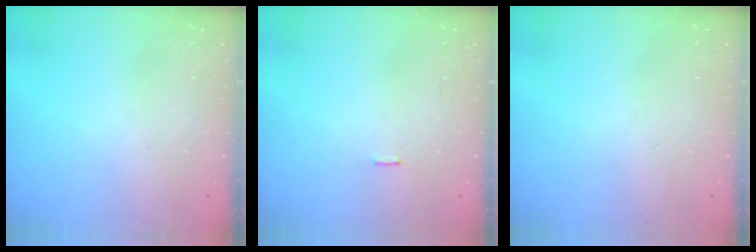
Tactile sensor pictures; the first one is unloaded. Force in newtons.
{"total": 3.7, "press": 3.7, "slide": 0.2}
{"total": 0.0}